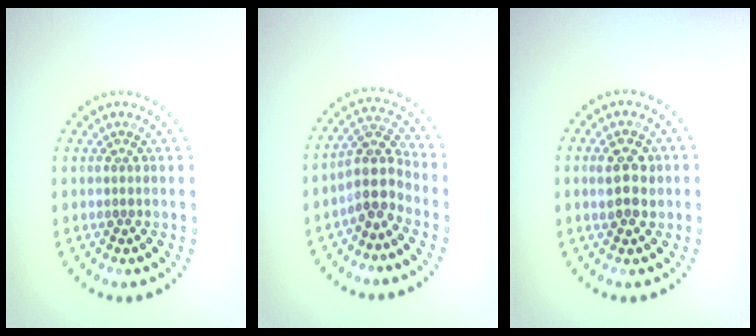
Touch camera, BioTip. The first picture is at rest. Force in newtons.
{"total": 3.5, "press": 2.9, "slide": 2.0}
{"total": 2.9, "press": 2.9, "slide": 0.4}